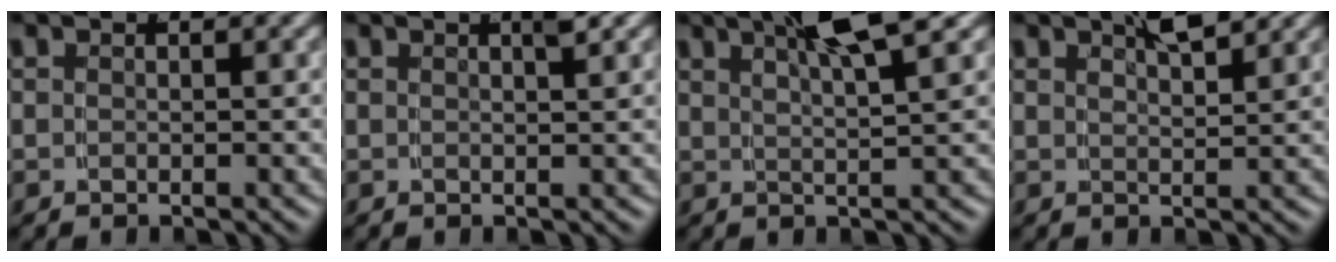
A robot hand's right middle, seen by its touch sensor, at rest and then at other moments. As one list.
[{"total": 1.4, "force": [0.8, 0.2, 1.1], "torque": [-0.017, 0.011, 0.009]}, {"total": 6.3, "force": [3.9, 0.6, 4.9], "torque": [-0.073, 0.020, 0.061]}, {"total": 2.9, "force": [2.4, 0.0, 1.7], "torque": [-0.017, 0.011, 0.039]}]